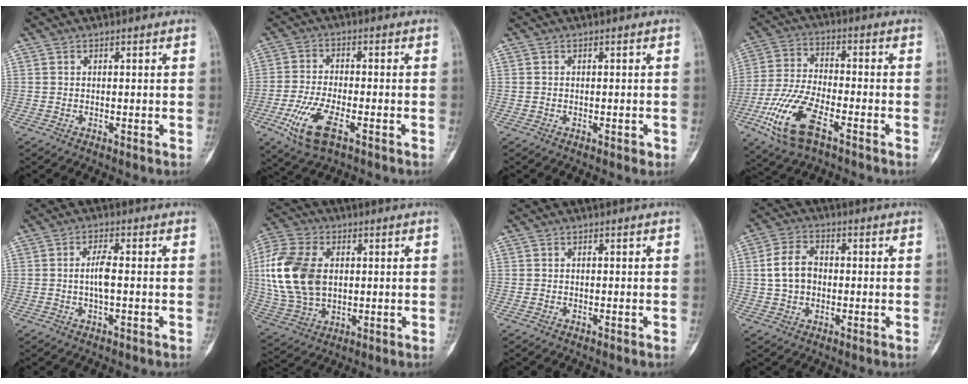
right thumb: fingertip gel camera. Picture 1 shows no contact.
{"total": 9.7, "force": [-4.5, 3.9, 7.7], "torque": [-0.165, 0.007, -0.079]}
{"total": 0.8, "force": [-0.4, 0.4, 0.6], "torque": [-0.008, -0.001, -0.005]}
{"total": 13.8, "force": [-6.5, 5.8, 10.8], "torque": [-0.225, 0.016, -0.124]}
{"total": 3.6, "force": [-0.3, 0.9, 3.5], "torque": [-0.073, 0.007, -0.008]}
{"total": 17.8, "force": [1.9, 12.0, 13.0], "torque": [-0.267, 0.002, 0.041]}
{"total": 0.0}
{"total": 6.9, "force": [0.0, 5.2, 4.6], "torque": [-0.075, 0.017, -0.004]}